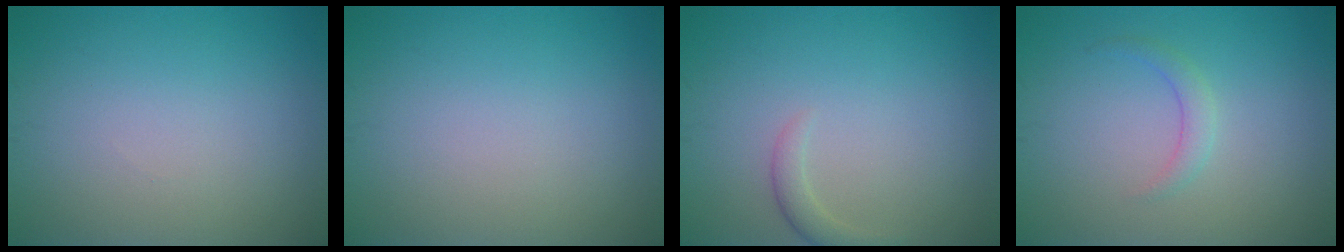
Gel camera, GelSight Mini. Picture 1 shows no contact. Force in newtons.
{"total": 0.0}
{"total": 1.4, "press": 1.4, "slide": 0.1}
{"total": 1.4, "press": 1.4, "slide": 0.1}